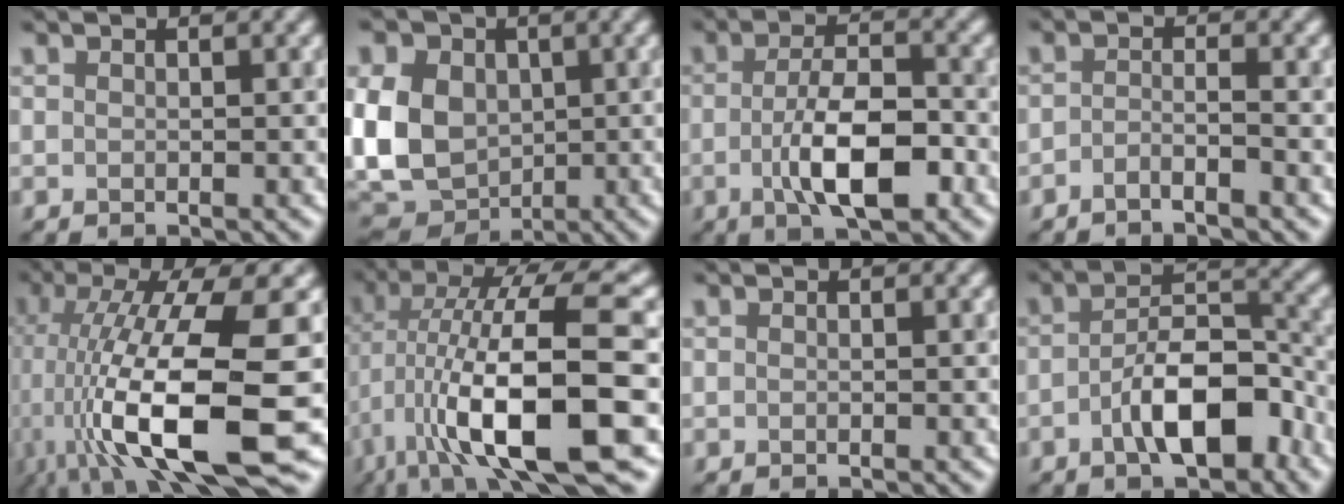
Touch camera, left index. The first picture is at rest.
{"total": 9.9, "force": [0.9, 7.7, 6.1], "torque": [-0.144, -0.001, 0.007]}
{"total": 6.8, "force": [-2.0, 2.5, 6.0], "torque": [-0.108, -0.002, -0.036]}
{"total": 1.5, "force": [-1.2, 0.2, 0.9], "torque": [-0.019, 0.000, -0.026]}
{"total": 15.1, "force": [-3.4, 4.2, 14.1], "torque": [-0.255, -0.004, -0.050]}
{"total": 13.8, "force": [-2.5, 3.8, 13.1], "torque": [-0.225, 0.011, -0.039]}
{"total": 0.0}
{"total": 7.3, "force": [-3.0, 3.2, 5.8], "torque": [-0.091, 0.011, -0.053]}